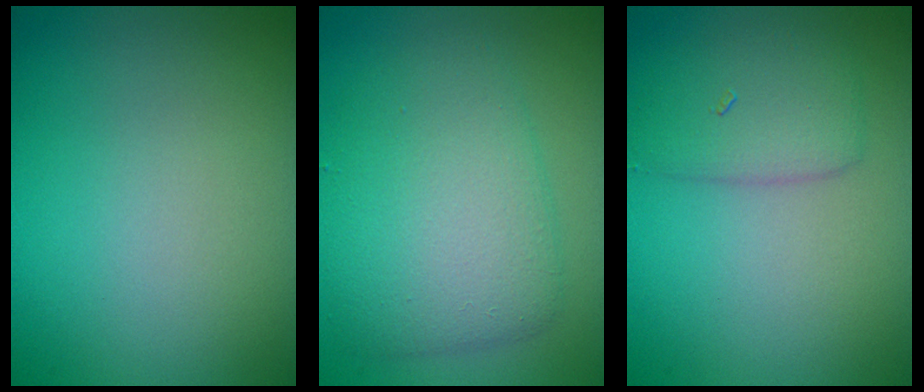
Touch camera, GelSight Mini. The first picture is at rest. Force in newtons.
{"total": 6.1, "press": 6.1, "slide": 0.1}
{"total": 2.9, "press": 2.9, "slide": 0.1}